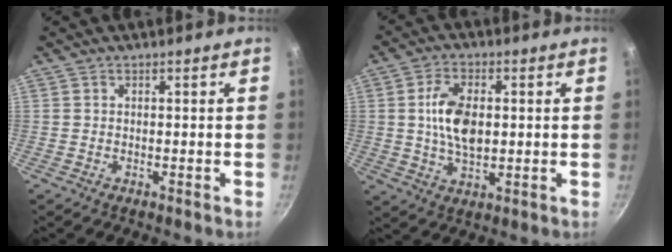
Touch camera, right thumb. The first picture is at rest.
{"total": 9.7, "force": [0.9, 5.5, 7.9], "torque": [-0.135, 0.000, 0.017]}